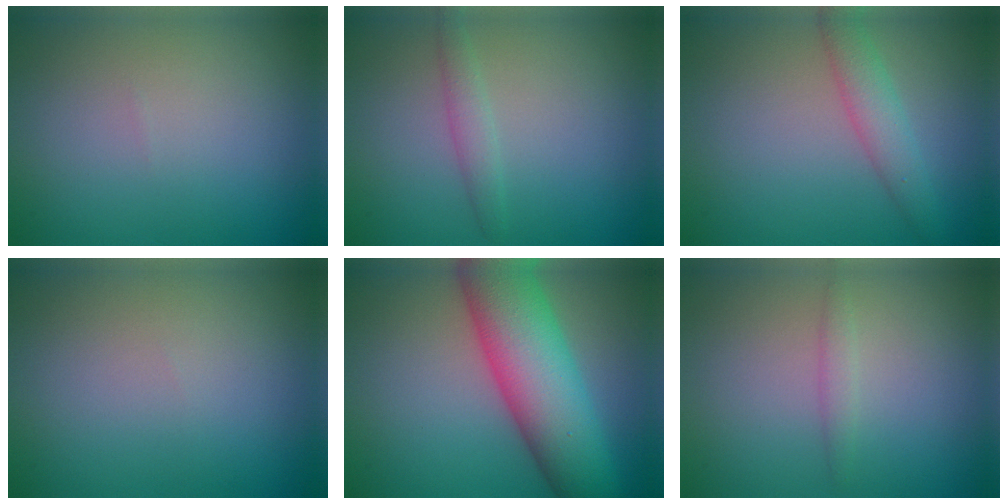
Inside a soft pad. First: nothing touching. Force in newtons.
{"total": 1.5, "press": 1.5, "slide": 0.0}
{"total": 2.7, "press": 2.7, "slide": 0.2}
{"total": 0.0}
{"total": 11.3, "press": 11.2, "slide": 0.5}
{"total": 1.0, "press": 1.0, "slide": 0.0}